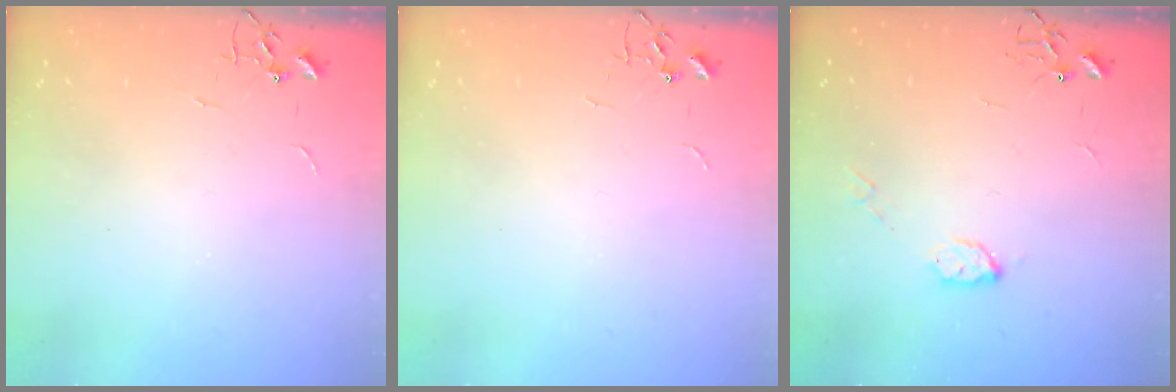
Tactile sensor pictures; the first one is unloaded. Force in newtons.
{"total": 0.0}
{"total": 5.2, "press": 5.2, "slide": 0.3}